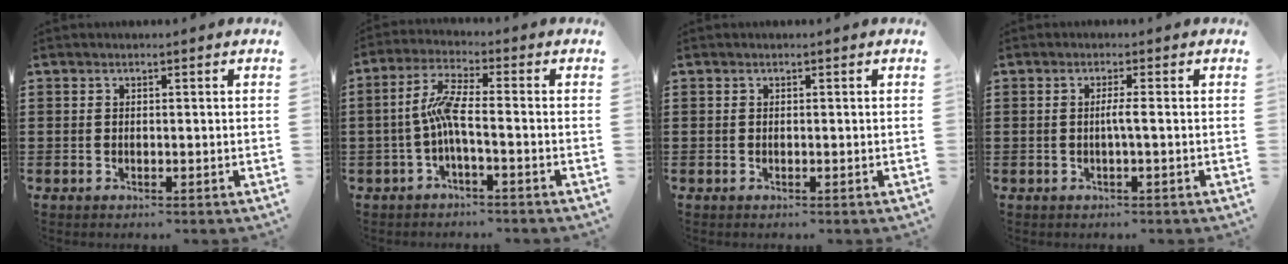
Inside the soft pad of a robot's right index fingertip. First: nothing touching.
{"total": 5.8, "force": [-1.5, 0.9, 5.5], "torque": [-0.124, -0.004, -0.035]}
{"total": 0.0}
{"total": 1.8, "force": [-0.3, -0.3, 1.7], "torque": [-0.032, -0.004, -0.008]}